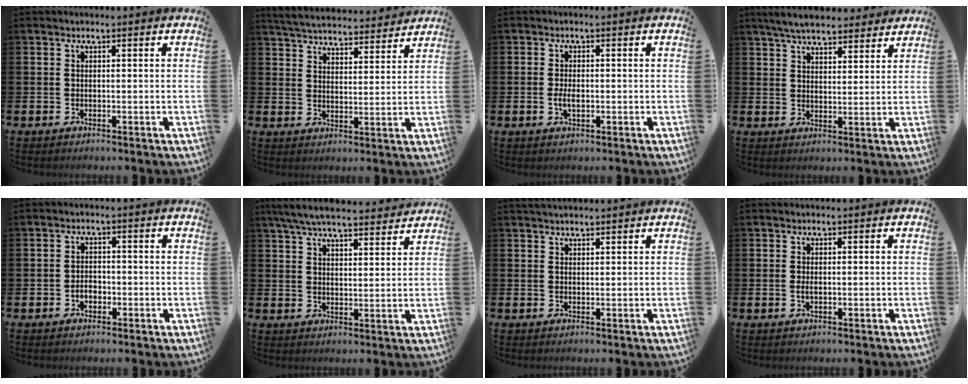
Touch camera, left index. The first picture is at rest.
{"total": 5.3, "force": [5.3, 0.6, 0.5], "torque": [-0.025, -0.041, 0.090]}
{"total": 2.2, "force": [-0.3, 1.1, 1.8], "torque": [-0.030, 0.000, -0.007]}
{"total": 6.1, "force": [5.8, 1.3, 1.5], "torque": [-0.042, -0.020, 0.105]}
{"total": 1.9, "force": [-0.7, 1.4, 1.1], "torque": [-0.009, 0.000, -0.018]}
{"total": 6.8, "force": [6.4, 1.0, 2.0], "torque": [-0.053, -0.032, 0.115]}
{"total": 1.9, "force": [1.9, 0.3, 0.3], "torque": [-0.010, 0.000, 0.034]}
{"total": 1.0, "force": [0.2, 0.3, 1.0], "torque": [-0.014, -0.001, 0.002]}